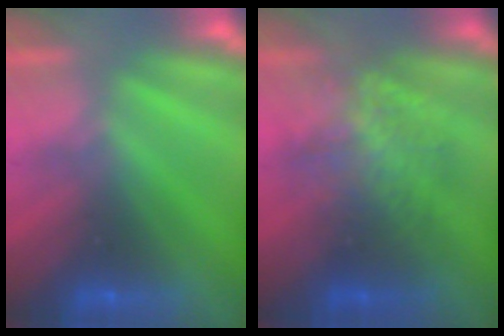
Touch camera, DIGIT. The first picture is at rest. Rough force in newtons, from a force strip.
{"total": 2.3}